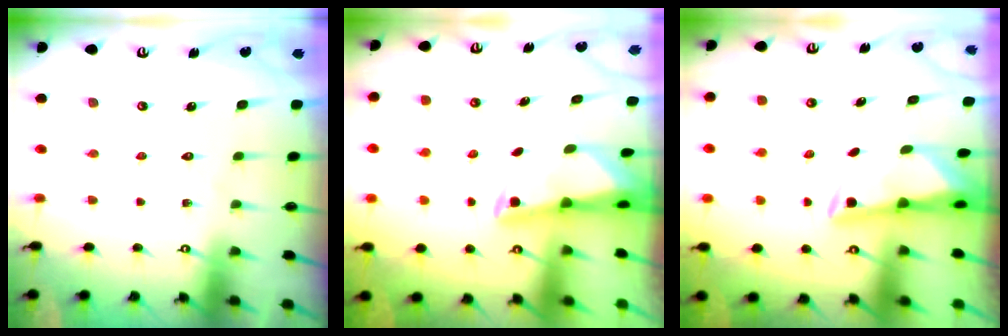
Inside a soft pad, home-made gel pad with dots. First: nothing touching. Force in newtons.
{"total": 2.4, "press": 2.3, "slide": 0.6}
{"total": 2.9, "press": 2.8, "slide": 0.6}